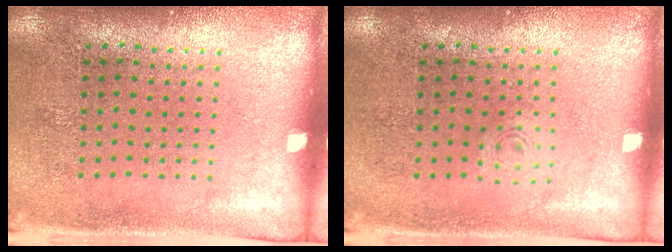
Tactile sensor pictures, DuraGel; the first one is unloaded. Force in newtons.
{"total": 0.7, "press": 0.7, "slide": 0.1}